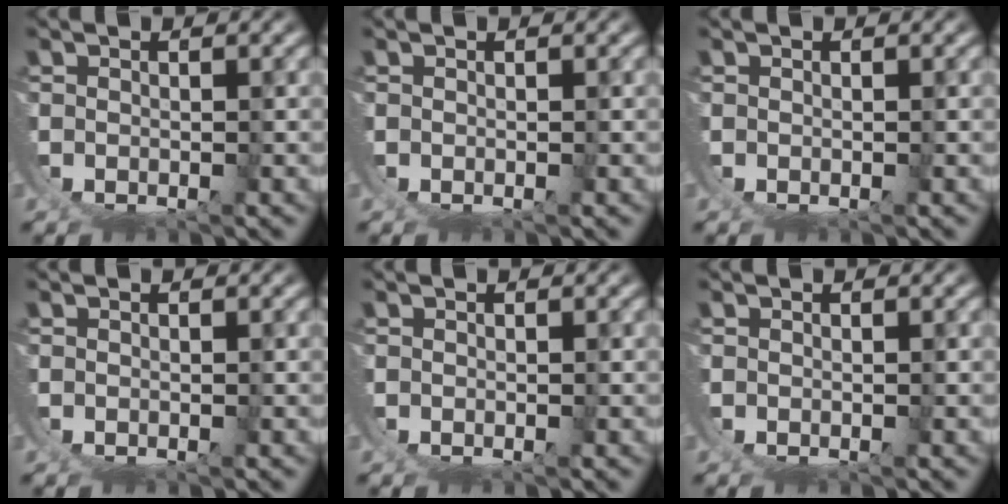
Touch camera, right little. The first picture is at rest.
{"total": 0.0}
{"total": 0.0}
{"total": 0.0}
{"total": 0.0}
{"total": 0.0}